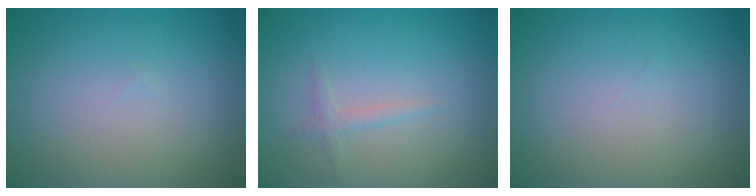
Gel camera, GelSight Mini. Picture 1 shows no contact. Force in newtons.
{"total": 1.0, "press": 1.0, "slide": 0.0}
{"total": 0.0}